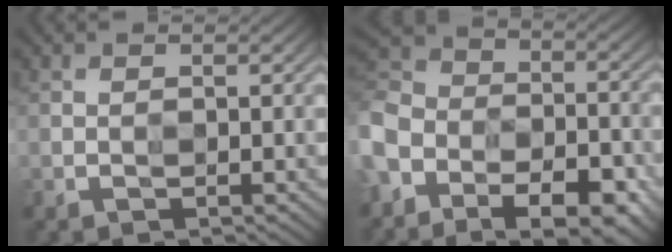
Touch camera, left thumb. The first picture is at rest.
{"total": 18.3, "force": [-11.8, 12.1, 6.9], "torque": [-0.183, -0.074, -0.182]}